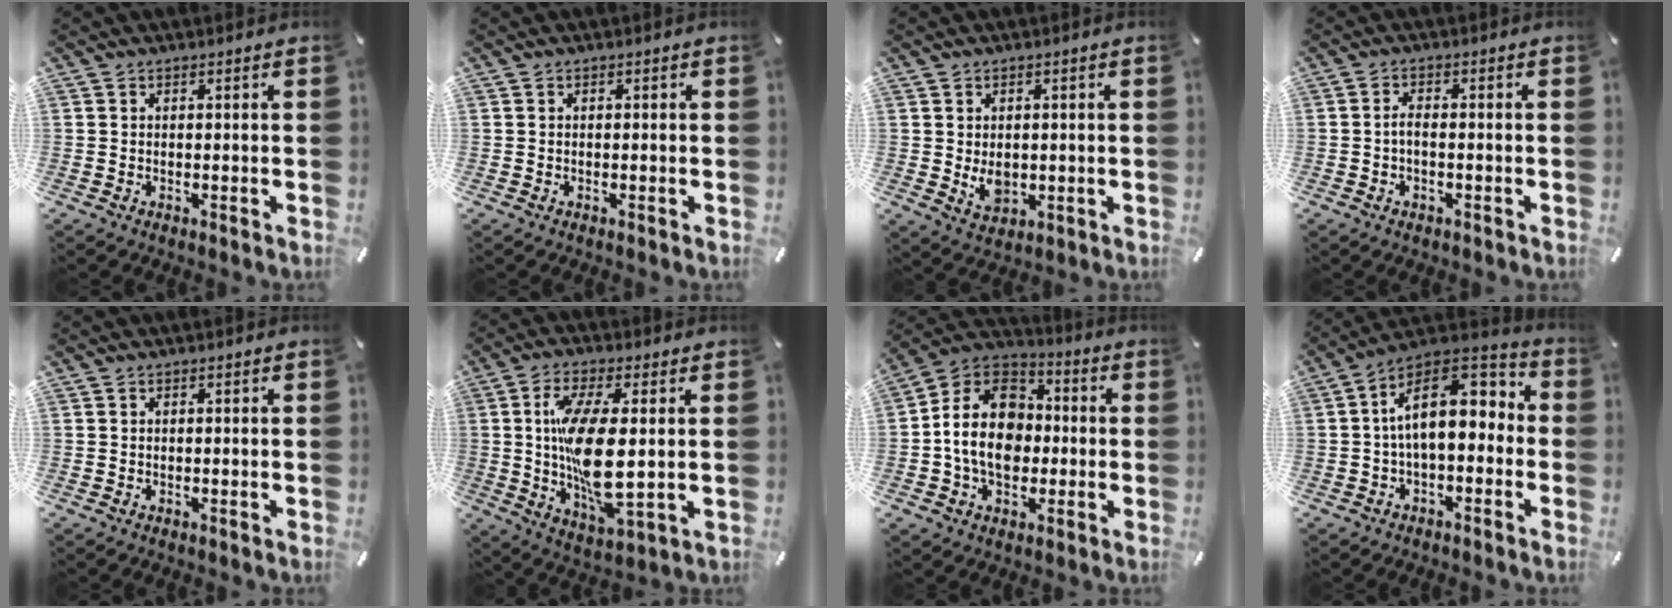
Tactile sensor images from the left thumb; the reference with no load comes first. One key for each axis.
{"total": 0.0}
{"total": 4.7, "fx": -0.2, "fy": 3.7, "fz": 2.9, "tx": -0.049, "ty": -0.006, "tz": -0.006}
{"total": 2.3, "fx": -0.8, "fy": 1.0, "fz": 2.0, "tx": -0.042, "ty": 0.002, "tz": -0.016}
{"total": 0.0}
{"total": 15.9, "fx": 1.4, "fy": 5.9, "fz": 14.7, "tx": -0.295, "ty": -0.021, "tz": 0.017}
{"total": 14.6, "fx": -2.1, "fy": 11.8, "fz": 8.3, "tx": -0.175, "ty": 0.025, "tz": -0.038}
{"total": 14.6, "fx": 1.8, "fy": 8.3, "fz": 11.9, "tx": -0.198, "ty": -0.006, "tz": 0.032}